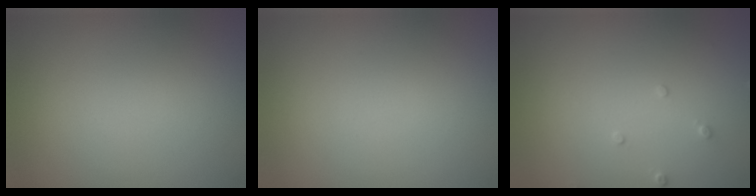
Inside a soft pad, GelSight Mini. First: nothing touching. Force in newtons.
{"total": 0.0}
{"total": 0.8, "press": 0.8, "slide": 0.2}